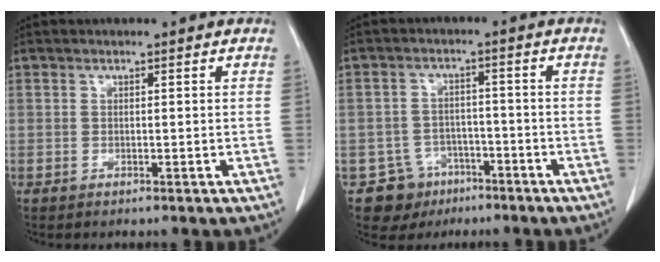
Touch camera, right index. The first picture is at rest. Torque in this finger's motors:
{"motor_torque": [-0.19, -0.04, -0.44, -0.21]}